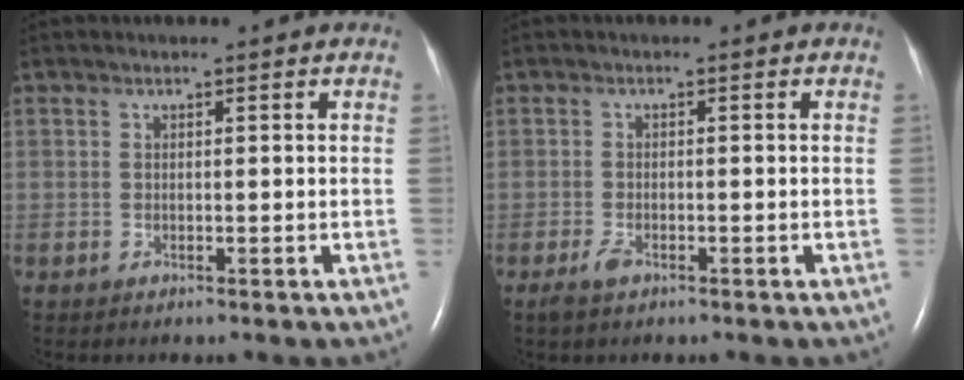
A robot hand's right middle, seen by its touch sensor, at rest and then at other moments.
{"total": 1.8, "force": [-1.2, 0.6, 1.1], "torque": [-0.033, -0.003, -0.021]}